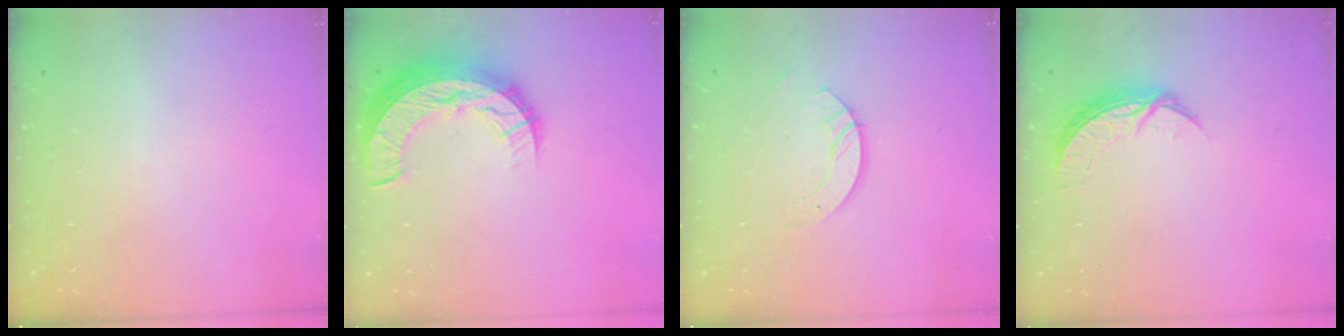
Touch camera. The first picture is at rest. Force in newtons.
{"total": 15.0, "press": 15.0, "slide": 1.0}
{"total": 3.7, "press": 3.7, "slide": 0.3}
{"total": 7.1, "press": 7.0, "slide": 0.7}